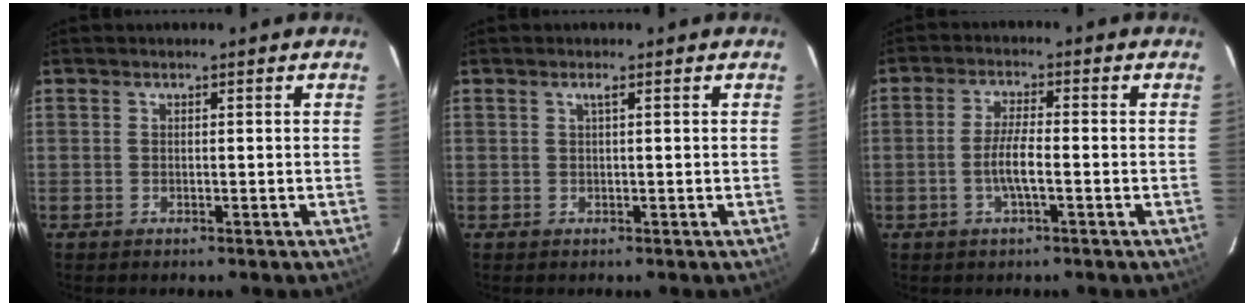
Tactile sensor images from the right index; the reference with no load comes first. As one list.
[{"total": 0.8, "force": [0.3, -0.2, 0.7], "torque": [-0.014, 0.003, 0.004]}, {"total": 4.7, "force": [-1.5, 0.5, 4.4], "torque": [-0.089, 0.002, -0.029]}]